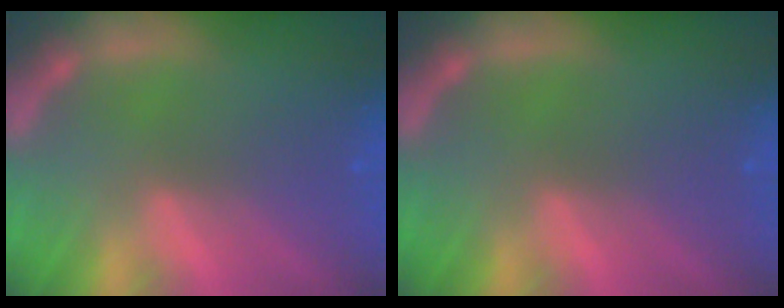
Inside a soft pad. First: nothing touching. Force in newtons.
{"total": 0.0}